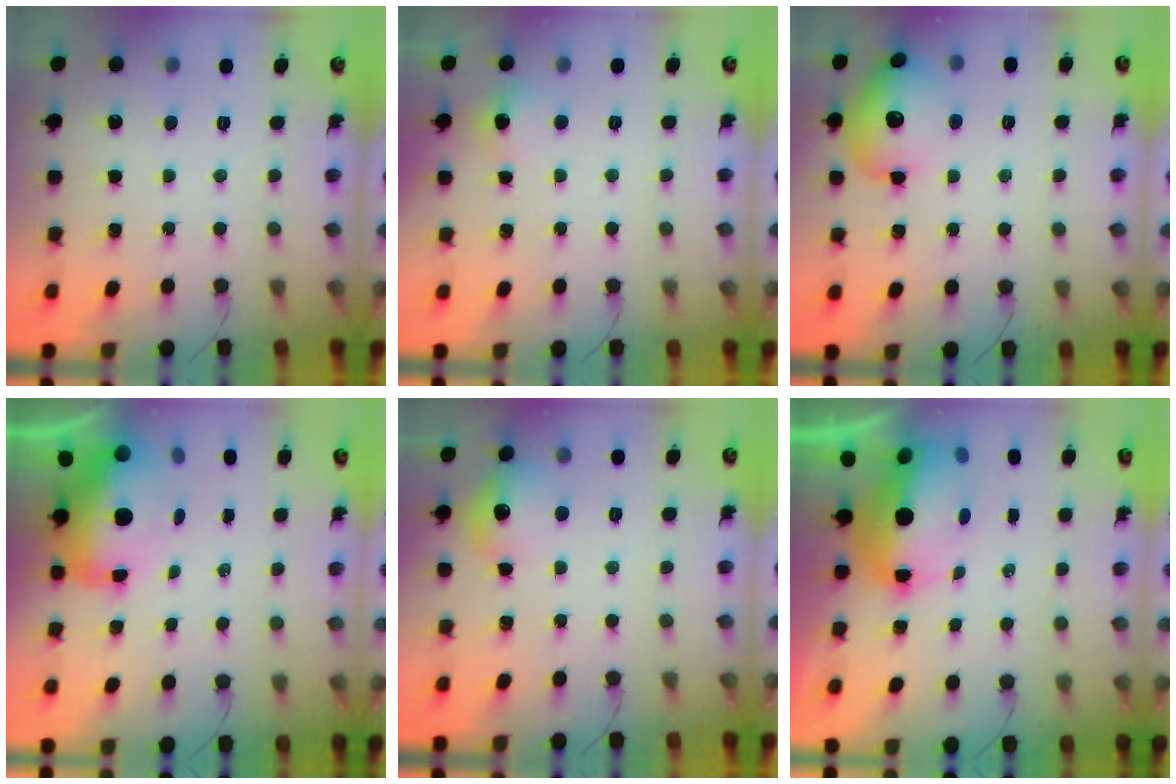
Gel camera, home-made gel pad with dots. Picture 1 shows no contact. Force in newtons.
{"total": 10.5, "press": 5.0, "slide": 9.3}
{"total": 14.3, "press": 14.1, "slide": 2.3}
{"total": 10.6, "press": 10.3, "slide": 2.5}
{"total": 10.0, "press": 8.8, "slide": 4.8}
{"total": 10.6, "press": 10.4, "slide": 1.7}